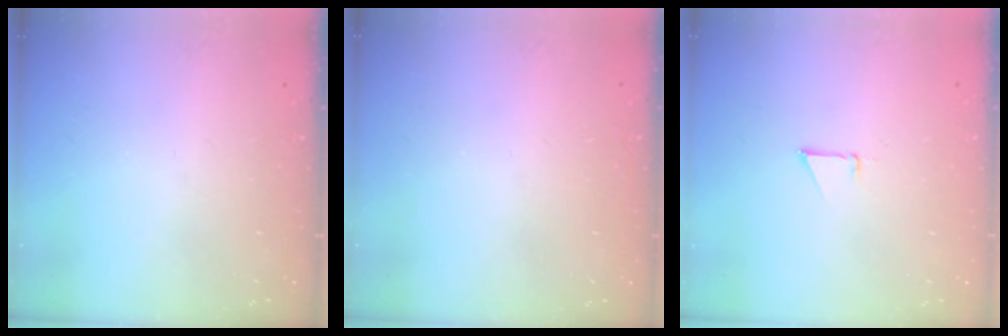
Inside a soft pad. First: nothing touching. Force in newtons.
{"total": 1.5, "press": 1.5, "slide": 0.1}
{"total": 0.8, "press": 0.8, "slide": 0.1}